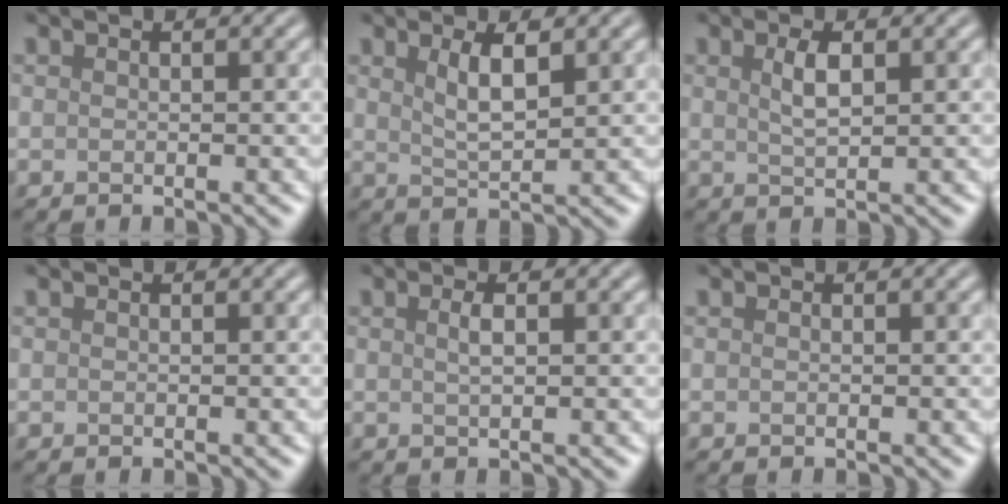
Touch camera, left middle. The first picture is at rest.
{"total": 2.8, "force": [1.3, 0.8, 2.3], "torque": [-0.044, -0.003, 0.027]}
{"total": 2.2, "force": [0.8, 0.7, 1.9], "torque": [-0.038, 0.000, 0.017]}
{"total": 0.0}
{"total": 1.3, "force": [0.4, 0.3, 1.2], "torque": [-0.022, 0.003, 0.006]}
{"total": 0.0}